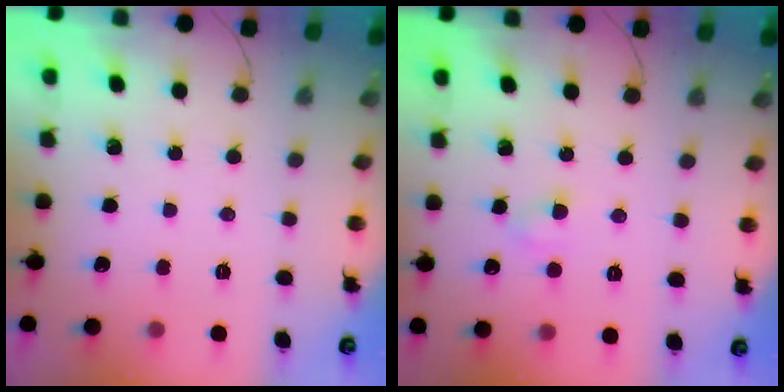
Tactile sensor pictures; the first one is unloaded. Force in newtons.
{"total": 2.9, "press": 2.7, "slide": 1.1}